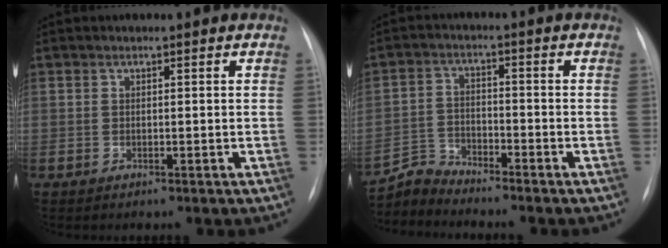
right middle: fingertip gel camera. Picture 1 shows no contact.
{"total": 4.6, "force": [-4.4, -0.3, -1.2], "torque": [0.021, -0.008, -0.085]}